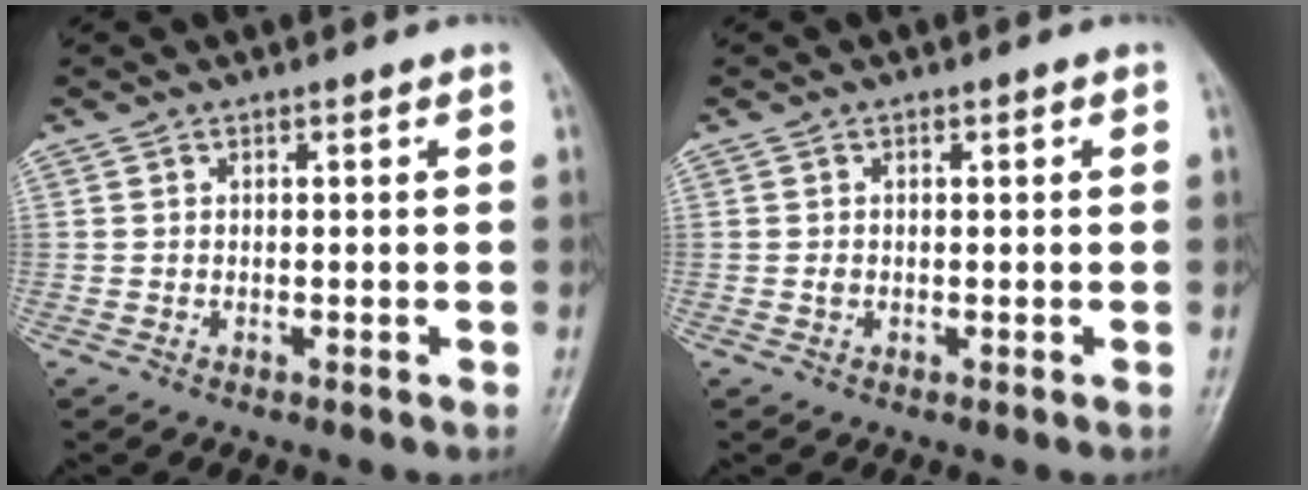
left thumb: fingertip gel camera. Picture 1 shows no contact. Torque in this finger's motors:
{"motor_torque": [-0.07, -0.15, 0.24, 0.03, 0.00]}